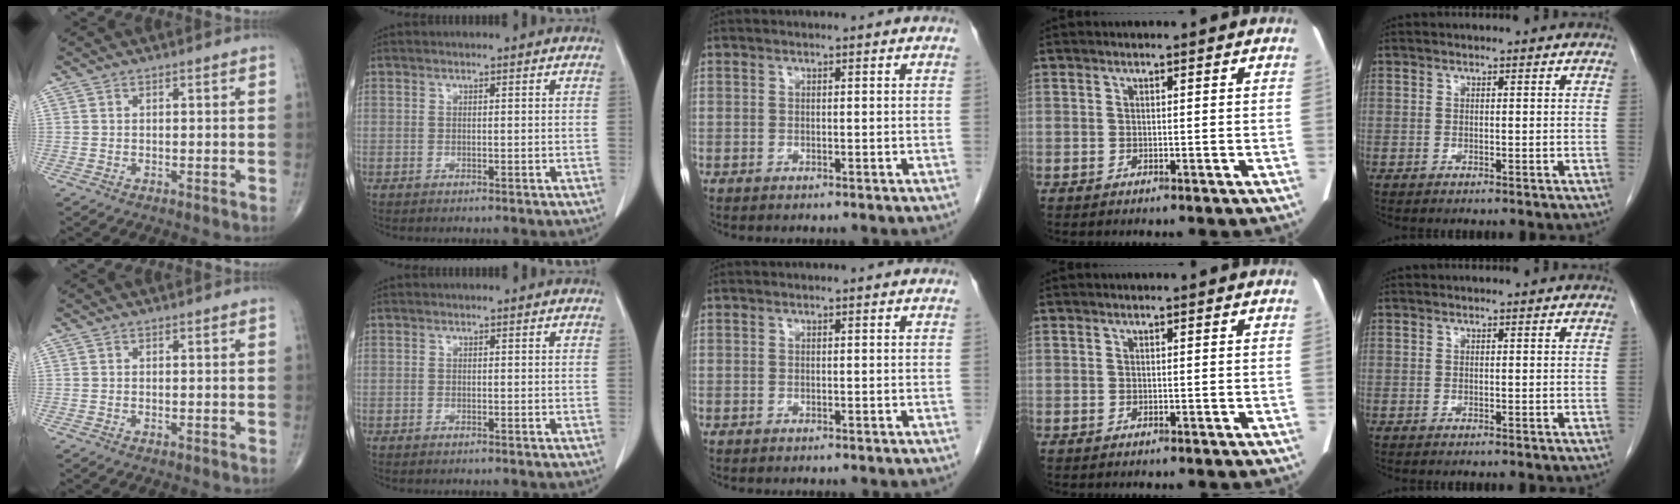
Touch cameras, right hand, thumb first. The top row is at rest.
{}